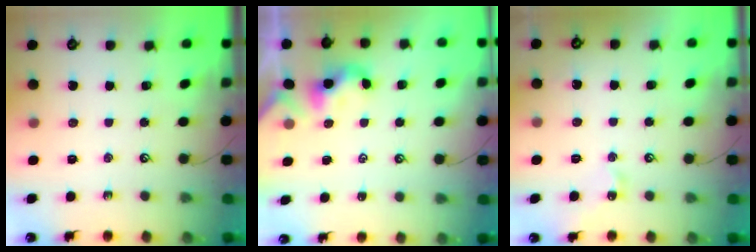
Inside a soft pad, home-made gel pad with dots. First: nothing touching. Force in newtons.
{"total": 2.4, "press": 2.4, "slide": 0.2}
{"total": 3.0, "press": 3.0, "slide": 0.1}